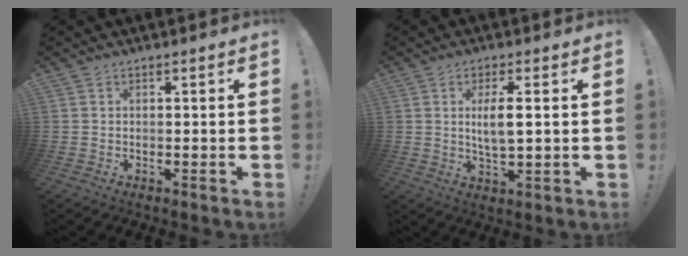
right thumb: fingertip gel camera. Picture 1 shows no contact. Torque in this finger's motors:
{"motor_torque": [-0.03, 0.38, 0.38, 0.36, 0.24]}